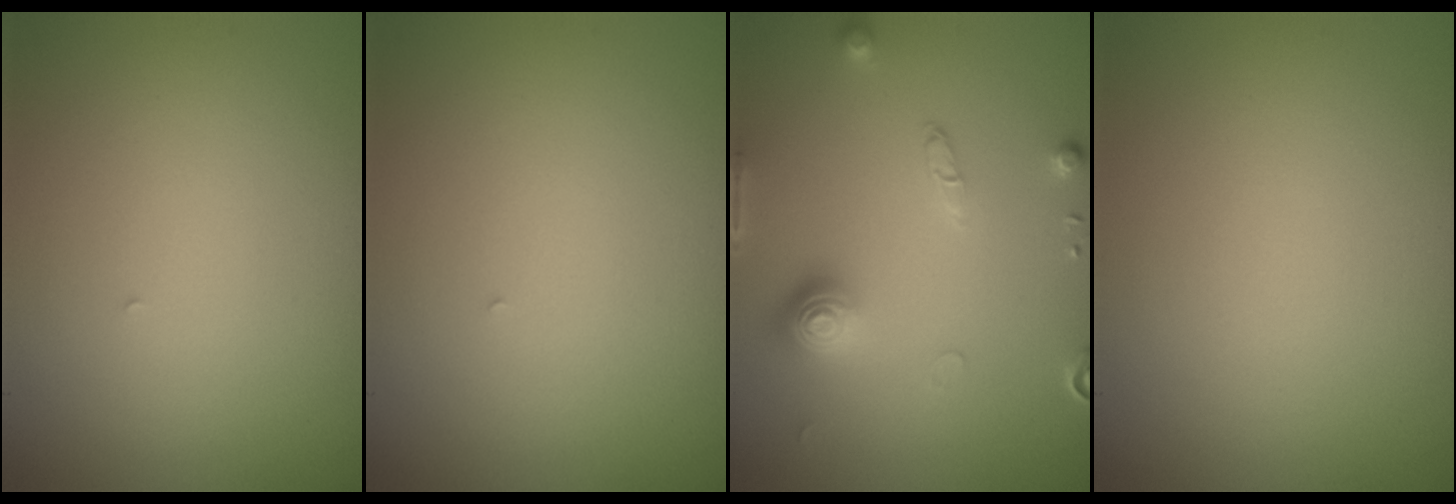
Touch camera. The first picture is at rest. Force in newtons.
{"total": 0.0}
{"total": 3.0, "press": 2.8, "slide": 1.1}
{"total": 0.0}